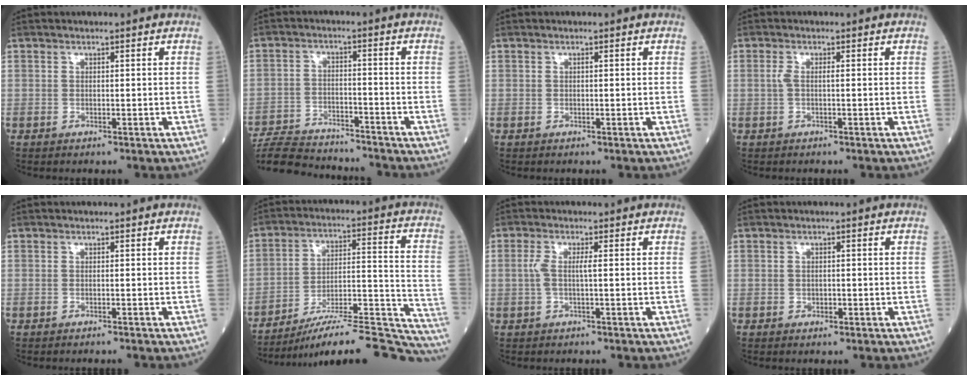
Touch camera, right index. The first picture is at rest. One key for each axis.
{"total": 13.3, "fx": -12.6, "fy": 2.2, "fz": 3.4, "tx": -0.067, "ty": 0.007, "tz": -0.198}
{"total": 0.0}
{"total": 1.3, "fx": 0.0, "fy": 0.2, "fz": 1.3, "tx": -0.028, "ty": 0.001, "tz": -0.001}
{"total": 1.1, "fx": -1.0, "fy": -0.2, "fz": 0.4, "tx": -0.005, "ty": 0.001, "tz": -0.011}
{"total": 22.7, "fx": -21.2, "fy": 0.4, "fz": 8.2, "tx": -0.071, "ty": 0.020, "tz": -0.308}
{"total": 2.4, "fx": 0.0, "fy": 0.1, "fz": 2.4, "tx": -0.054, "ty": 0.003, "tz": 0.000}
{"total": 0.9, "fx": -0.2, "fy": 0.8, "fz": 0.4, "tx": -0.007, "ty": 0.002, "tz": 0.000}